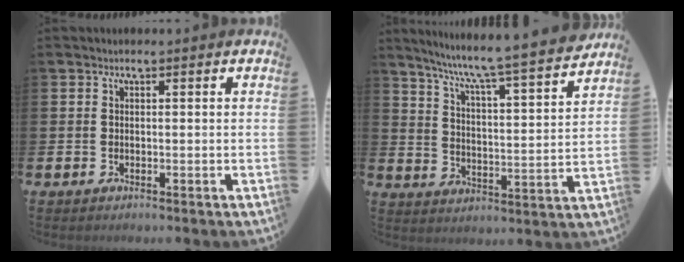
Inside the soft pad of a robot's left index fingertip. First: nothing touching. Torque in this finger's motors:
{"motor_torque": [0.22, -0.38, 0.78, 0.20]}